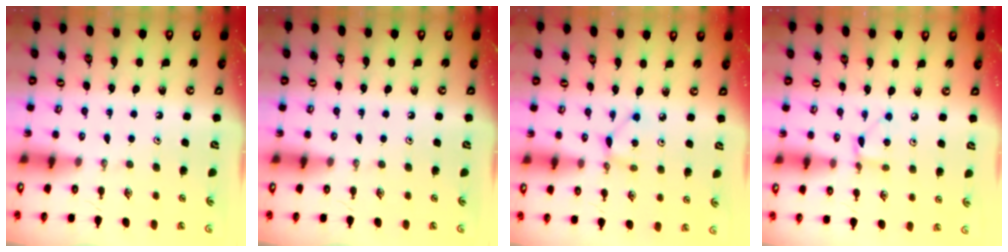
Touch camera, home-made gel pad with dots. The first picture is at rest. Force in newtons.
{"total": 0.0}
{"total": 3.8, "press": 3.8, "slide": 0.3}
{"total": 3.6, "press": 3.6, "slide": 0.4}